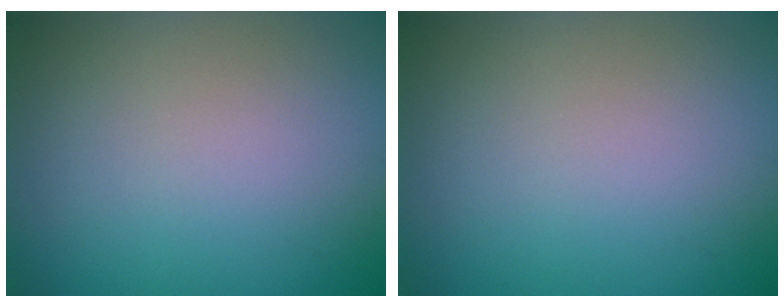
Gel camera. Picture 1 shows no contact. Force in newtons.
{"total": 0.0}